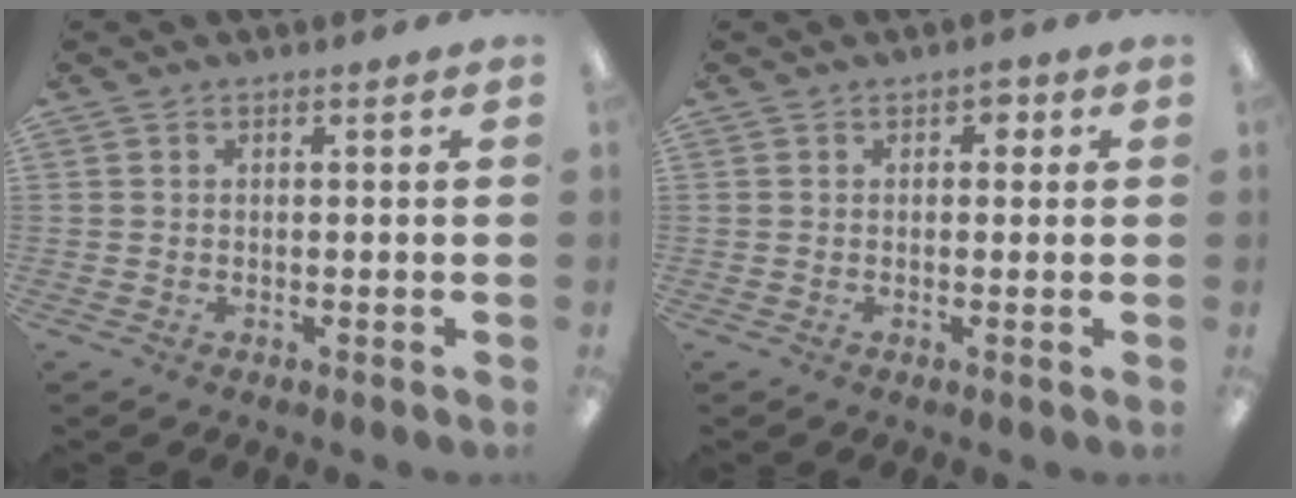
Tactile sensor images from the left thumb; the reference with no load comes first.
{"total": 1.8, "force": [0.8, 1.3, 1.0], "torque": [-0.013, 0.002, 0.011]}